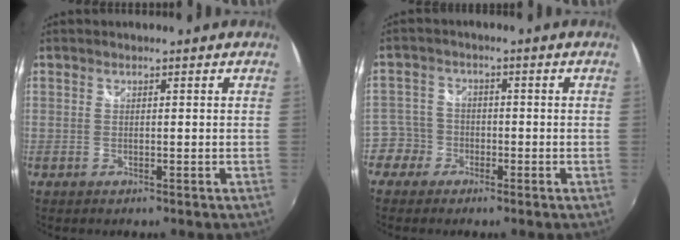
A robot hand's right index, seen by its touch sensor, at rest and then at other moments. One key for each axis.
{"total": 4.9, "fx": -2.7, "fy": 4.1, "fz": 0.0, "tx": 0.002, "ty": 0.016, "tz": -0.059}